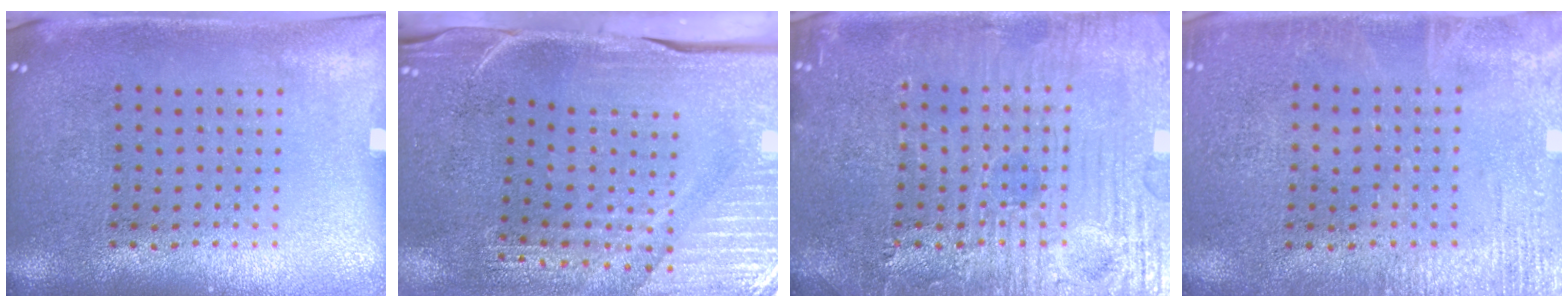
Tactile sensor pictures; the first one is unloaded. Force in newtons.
{"total": 4.5, "press": 3.9, "slide": 2.3}
{"total": 6.8, "press": 6.7, "slide": 0.7}
{"total": 2.4, "press": 2.4, "slide": 0.3}